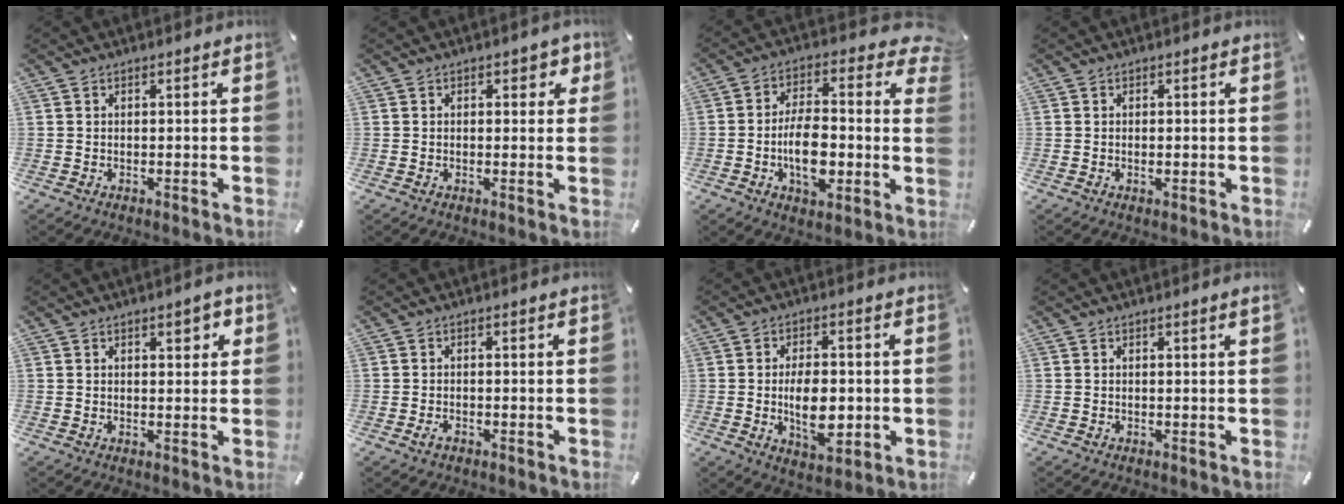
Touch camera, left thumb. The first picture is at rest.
{"total": 2.5, "force": [0.8, 1.6, 1.8], "torque": [-0.006, -0.004, 0.004]}
{"total": 13.5, "force": [-1.9, 8.2, 10.5], "torque": [-0.169, -0.008, -0.035]}
{"total": 1.1, "force": [-0.1, 0.4, 1.0], "torque": [-0.018, 0.000, -0.003]}
{"total": 2.9, "force": [1.3, 1.4, 2.1], "torque": [-0.020, -0.004, 0.016]}
{"total": 1.5, "force": [-0.9, 0.8, 1.0], "torque": [-0.018, 0.003, -0.017]}
{"total": 10.2, "force": [-1.3, 6.2, 8.1], "torque": [-0.130, -0.005, -0.026]}
{"total": 0.8, "force": [0.3, -0.1, 0.7], "torque": [-0.012, 0.000, 0.004]}